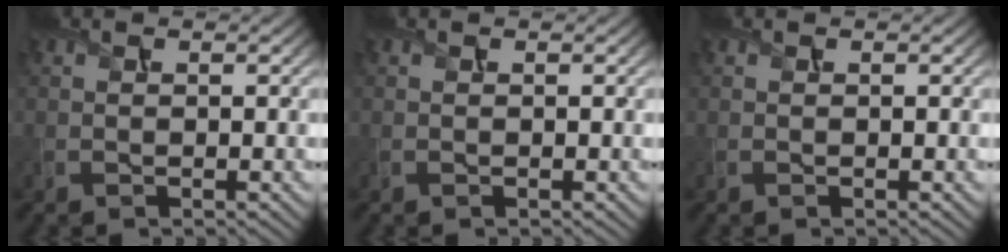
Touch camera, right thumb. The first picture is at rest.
{"total": 0.0}
{"total": 0.0}